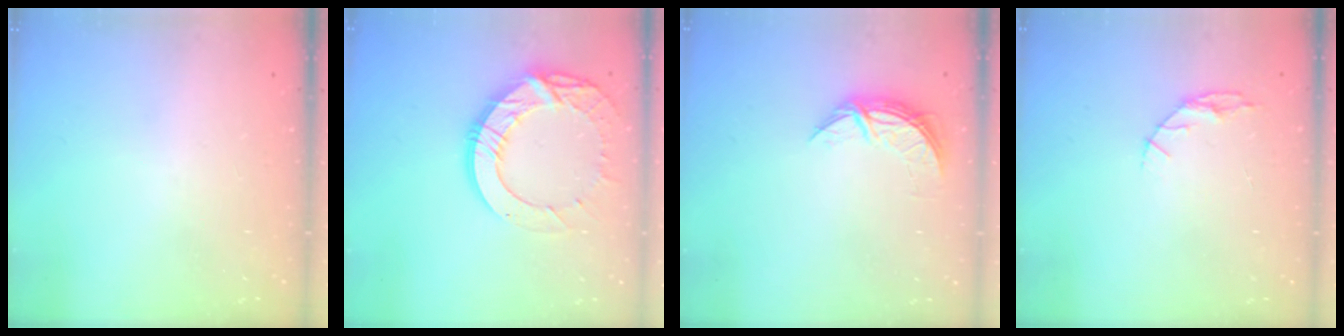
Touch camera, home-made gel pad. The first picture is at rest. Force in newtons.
{"total": 15.4, "press": 15.4, "slide": 0.9}
{"total": 6.9, "press": 6.9, "slide": 0.5}
{"total": 4.4, "press": 4.4, "slide": 0.5}